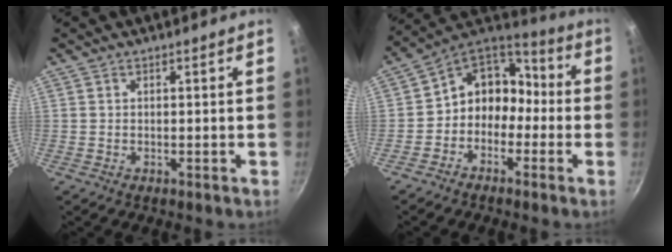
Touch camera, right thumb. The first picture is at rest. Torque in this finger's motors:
{"motor_torque": [0.13, 0.18, 0.26, -0.15, 0.08]}